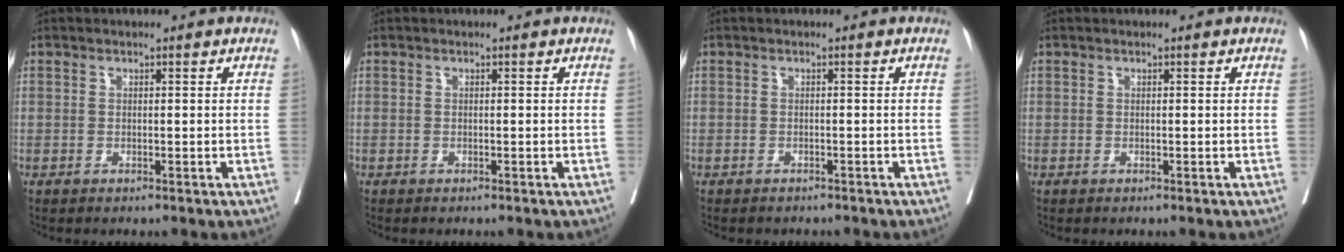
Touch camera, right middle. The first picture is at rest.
{"total": 0.0}
{"total": 4.0, "force": [-3.6, 1.4, 1.2], "torque": [-0.013, -0.001, -0.045]}
{"total": 0.0}